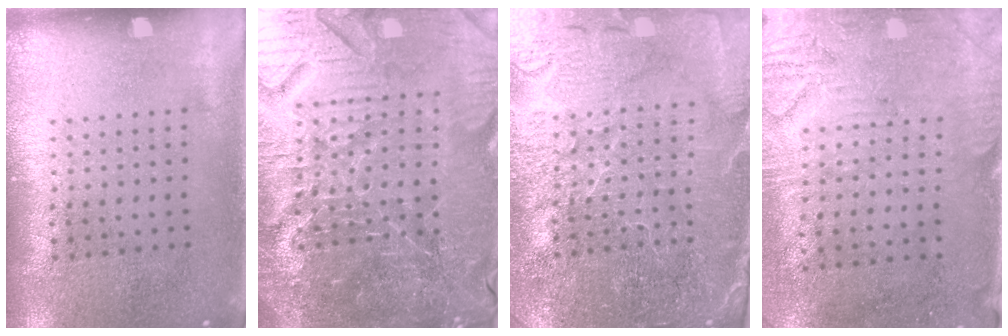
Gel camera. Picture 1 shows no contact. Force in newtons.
{"total": 6.8, "press": 6.1, "slide": 2.9}
{"total": 4.2, "press": 4.0, "slide": 1.2}
{"total": 3.1, "press": 2.5, "slide": 1.7}